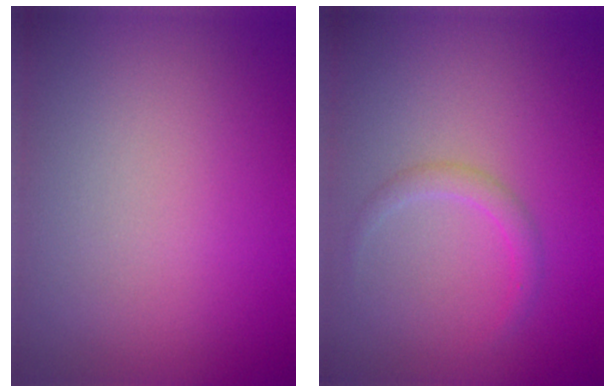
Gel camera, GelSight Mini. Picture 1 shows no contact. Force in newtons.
{"total": 1.4, "press": 1.4, "slide": 0.1}